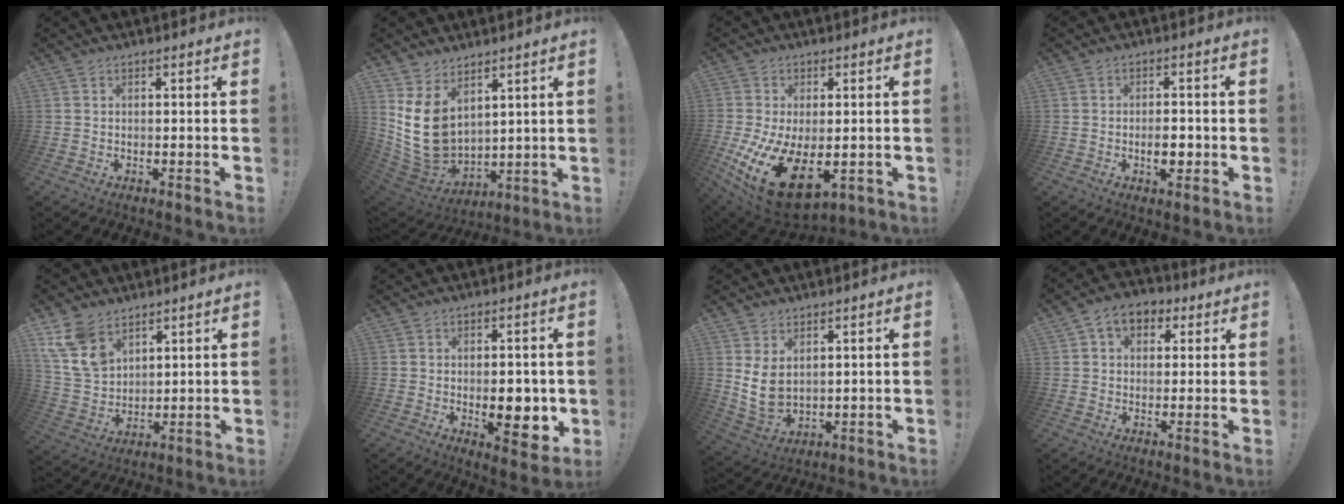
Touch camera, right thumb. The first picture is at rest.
{"total": 13.6, "force": [4.3, 9.5, 8.8], "torque": [-0.189, -0.046, 0.086]}
{"total": 16.5, "force": [-3.5, 8.6, 13.6], "torque": [-0.241, -0.004, -0.043]}
{"total": 4.9, "force": [-1.4, 2.5, 3.9], "torque": [-0.054, 0.003, -0.028]}
{"total": 12.8, "force": [8.2, 8.0, 5.7], "torque": [-0.118, -0.044, 0.165]}
{"total": 9.0, "force": [-0.8, 4.9, 7.5], "torque": [-0.082, -0.001, -0.006]}
{"total": 7.7, "force": [2.8, 5.0, 5.2], "torque": [-0.098, -0.020, 0.056]}
{"total": 7.6, "force": [2.8, 5.7, 4.2], "torque": [-0.062, 0.000, 0.054]}